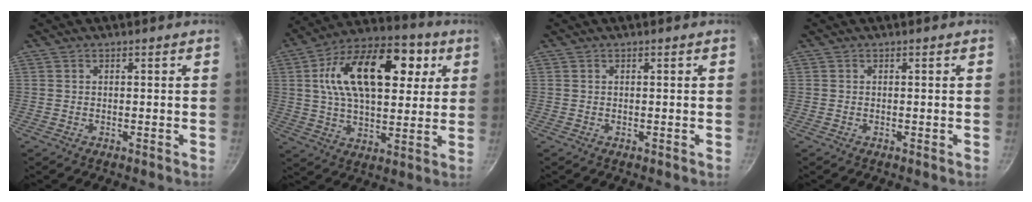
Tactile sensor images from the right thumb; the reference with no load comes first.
{"total": 23.2, "force": [6.6, 13.3, 17.8], "torque": [-0.271, 0.004, 0.092]}
{"total": 0.0}
{"total": 0.0}